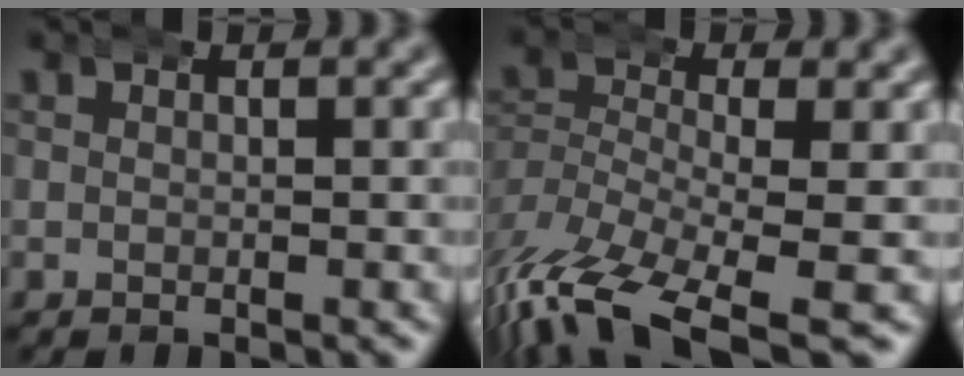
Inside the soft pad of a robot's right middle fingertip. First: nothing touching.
{"total": 9.1, "force": [-6.0, 3.5, 5.9], "torque": [-0.135, -0.049, -0.074]}